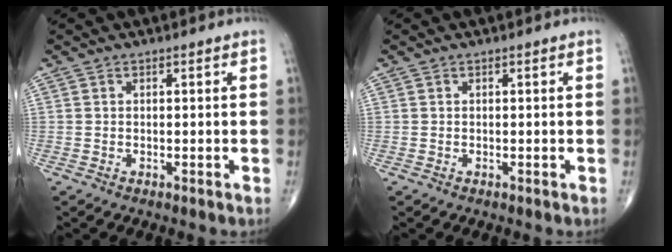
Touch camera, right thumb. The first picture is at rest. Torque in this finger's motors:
{"motor_torque": [-0.04, 0.04, -0.02, 0.02, 0.01]}